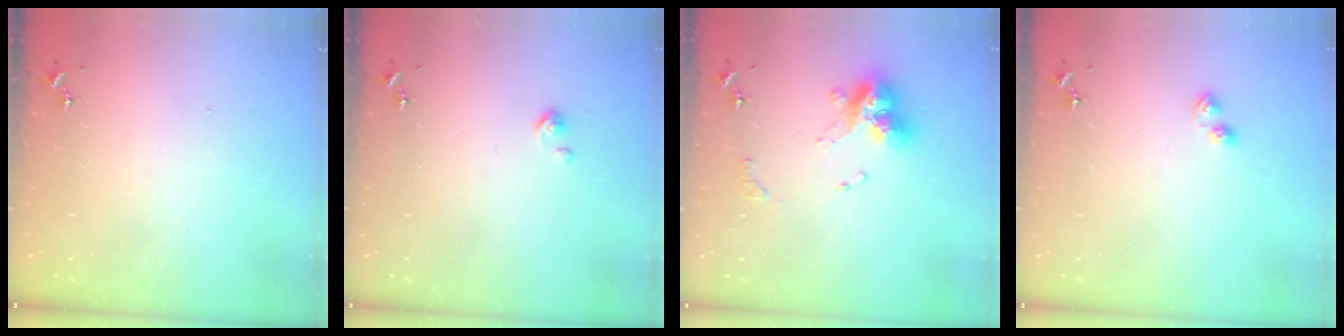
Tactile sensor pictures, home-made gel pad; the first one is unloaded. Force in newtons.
{"total": 2.6, "press": 2.6, "slide": 0.4}
{"total": 13.5, "press": 13.5, "slide": 1.3}
{"total": 3.1, "press": 3.1, "slide": 0.6}